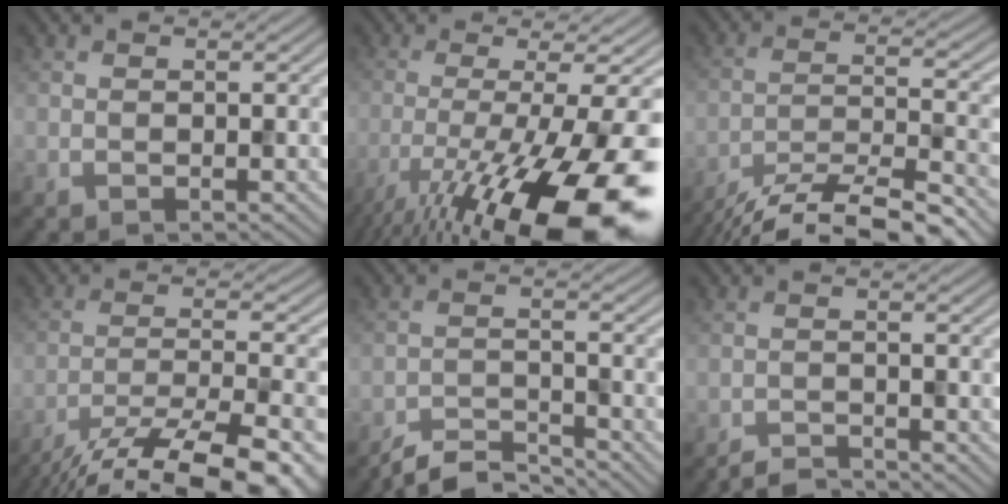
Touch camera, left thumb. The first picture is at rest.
{"total": 17.9, "force": [-8.8, 3.9, 15.1], "torque": [-0.226, -0.016, -0.144]}
{"total": 12.5, "force": [-10.7, 2.0, 6.1], "torque": [-0.100, -0.008, -0.177]}
{"total": 15.6, "force": [-12.8, 2.9, 8.5], "torque": [-0.145, -0.024, -0.188]}
{"total": 4.9, "force": [-4.7, 0.6, 1.5], "torque": [-0.029, -0.002, -0.091]}
{"total": 2.4, "force": [-2.3, 0.1, 0.5], "torque": [-0.003, 0.001, -0.047]}